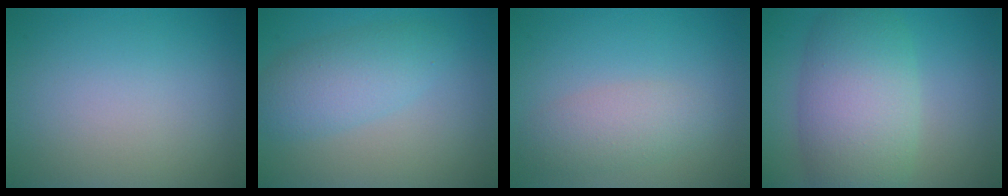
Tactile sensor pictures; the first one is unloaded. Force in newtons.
{"total": 3.9, "press": 3.9, "slide": 0.1}
{"total": 2.9, "press": 2.9, "slide": 0.1}
{"total": 8.1, "press": 8.1, "slide": 0.4}